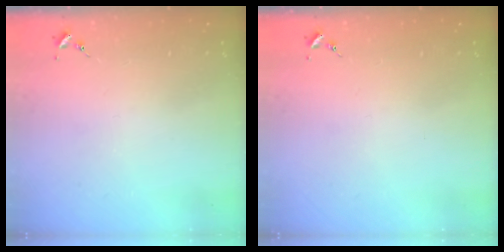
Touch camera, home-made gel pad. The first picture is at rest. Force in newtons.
{"total": 0.0}